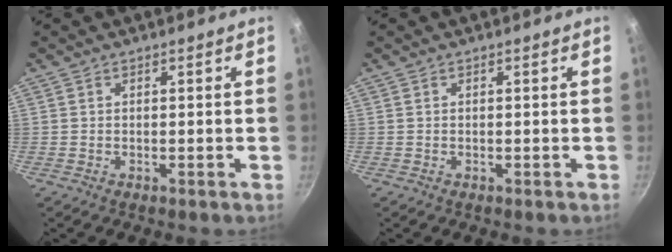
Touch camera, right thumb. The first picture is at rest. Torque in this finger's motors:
{"motor_torque": [-0.08, 0.01, -0.01, 0.01, 0.00]}